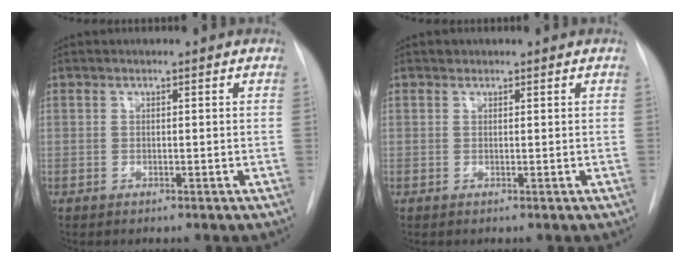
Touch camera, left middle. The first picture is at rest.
{"total": 0.6, "force": [0.5, 0.4, 0.0], "torque": [-0.002, 0.002, 0.005]}